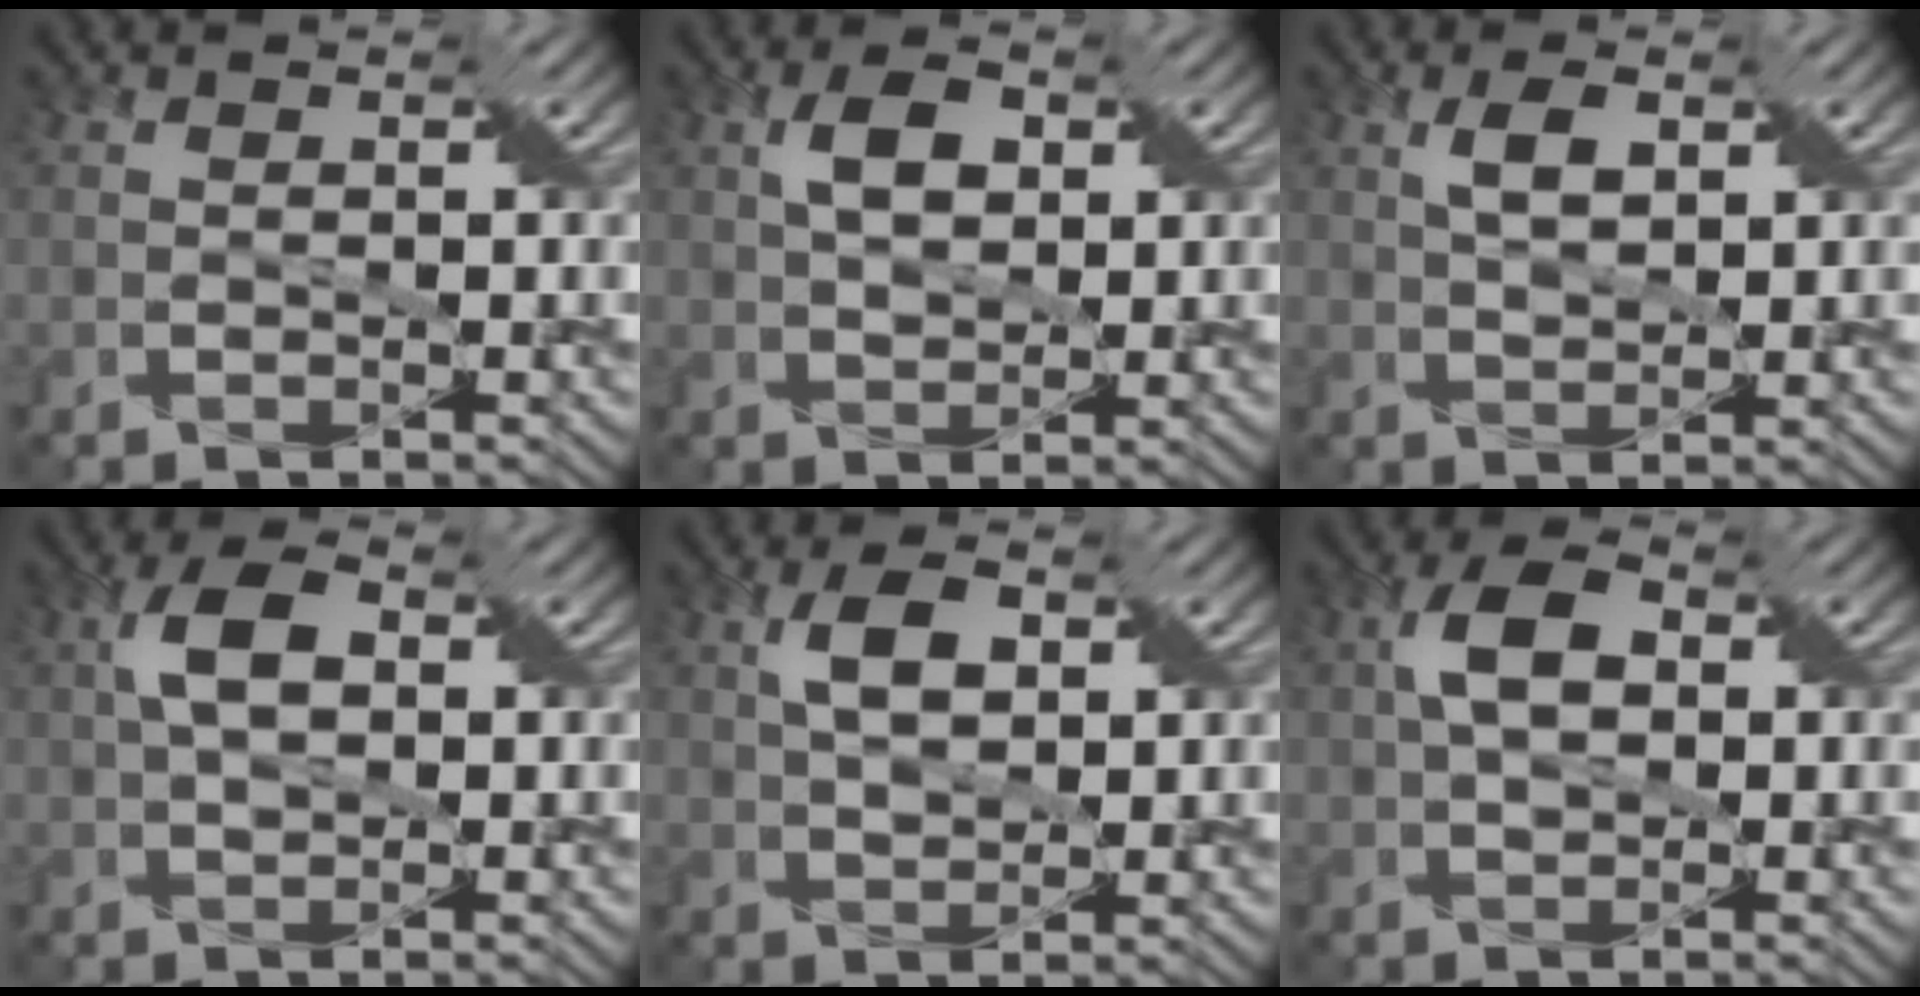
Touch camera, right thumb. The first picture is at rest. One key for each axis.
{"total": 4.1, "fx": 1.6, "fy": 2.2, "fz": 3.1, "tx": -0.060, "ty": 0.008, "tz": 0.026}
{"total": 3.0, "fx": 1.6, "fy": 0.9, "fz": 2.4, "tx": -0.051, "ty": 0.006, "tz": 0.030}
{"total": 5.8, "fx": 1.2, "fy": 3.1, "fz": 4.8, "tx": -0.096, "ty": 0.013, "tz": 0.015}
{"total": 4.6, "fx": 1.8, "fy": 2.1, "fz": 3.6, "tx": -0.070, "ty": 0.008, "tz": 0.032}
{"total": 5.9, "fx": 1.1, "fy": 3.3, "fz": 4.8, "tx": -0.097, "ty": 0.011, "tz": 0.013}